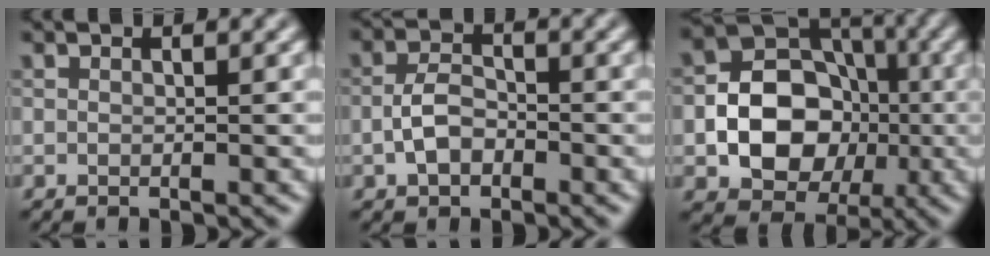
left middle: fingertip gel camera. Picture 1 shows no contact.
{"total": 2.9, "force": [-1.1, 1.8, 2.0], "torque": [-0.038, 0.007, -0.024]}
{"total": 8.6, "force": [-1.5, 6.7, 5.2], "torque": [-0.074, -0.001, -0.034]}